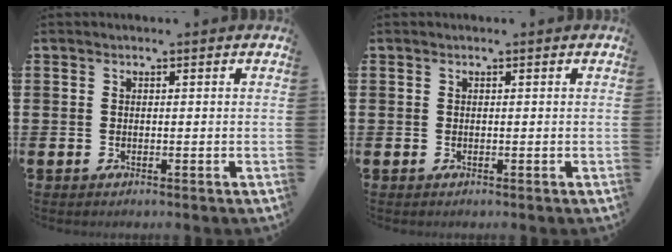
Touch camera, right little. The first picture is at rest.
{"total": 0.0}